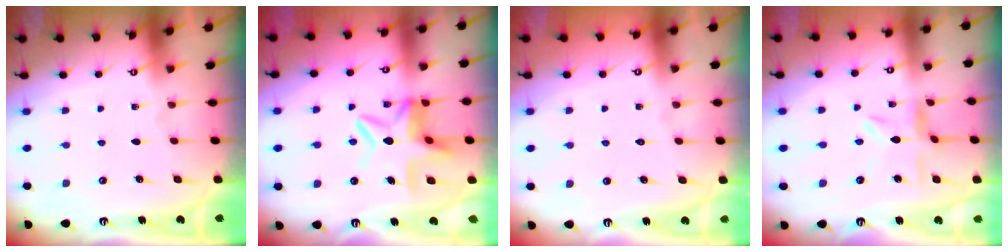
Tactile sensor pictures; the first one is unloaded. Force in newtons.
{"total": 10.1, "press": 10.0, "slide": 1.1}
{"total": 1.5, "press": 1.5, "slide": 0.1}
{"total": 4.5, "press": 4.4, "slide": 0.4}